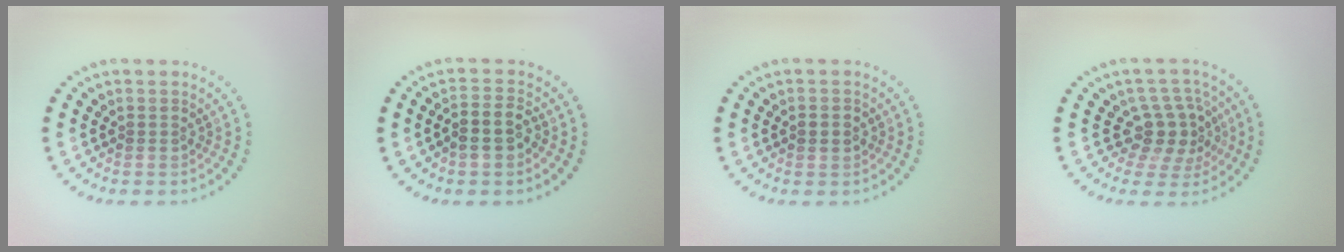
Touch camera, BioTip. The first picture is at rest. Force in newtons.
{"total": 2.7, "press": 2.5, "slide": 1.0}
{"total": 1.8, "press": 1.8, "slide": 0.2}
{"total": 3.9, "press": 3.3, "slide": 2.1}